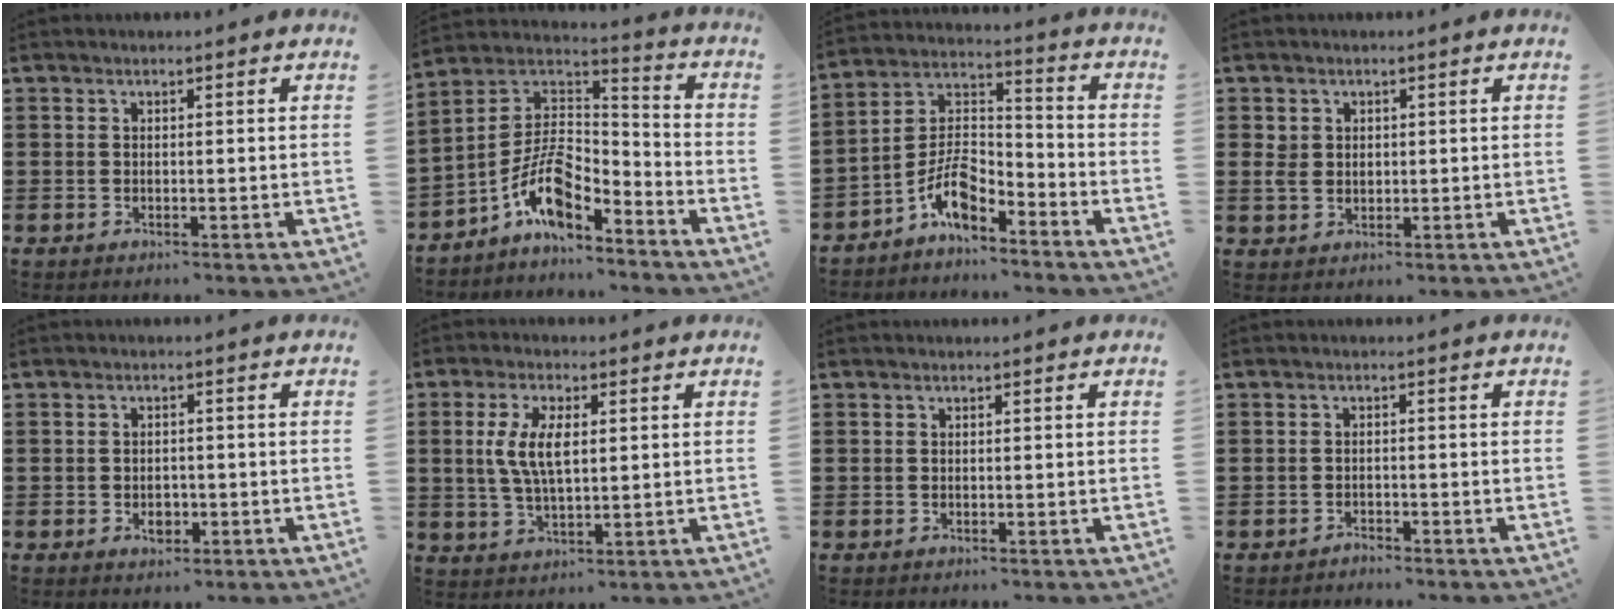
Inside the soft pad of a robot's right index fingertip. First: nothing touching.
{"total": 10.1, "force": [-6.6, 4.1, 6.5], "torque": [-0.146, 0.000, -0.134]}
{"total": 7.9, "force": [-5.6, 3.2, 4.5], "torque": [-0.104, -0.005, -0.113]}
{"total": 2.4, "force": [0.6, 2.1, 1.0], "torque": [-0.027, 0.009, 0.011]}
{"total": 2.6, "force": [-0.8, 1.7, 1.8], "torque": [-0.027, -0.002, -0.016]}
{"total": 6.6, "force": [1.0, 2.7, 5.9], "torque": [-0.132, 0.005, 0.012]}
{"total": 0.0}
{"total": 1.2, "force": [-1.2, 0.1, -0.2], "torque": [-0.001, 0.005, -0.027]}